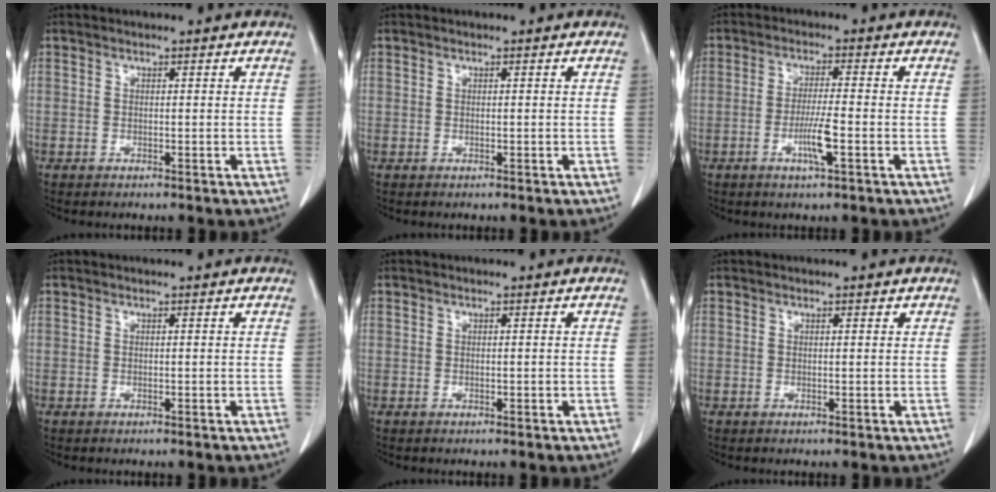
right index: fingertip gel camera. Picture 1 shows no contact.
{"total": 0.0}
{"total": 5.5, "force": [-2.0, 0.3, 5.1], "torque": [-0.098, -0.006, -0.036]}
{"total": 0.0}
{"total": 0.7, "force": [-0.2, 0.4, 0.6], "torque": [-0.017, 0.000, -0.001]}
{"total": 0.6, "force": [0.2, 0.4, 0.4], "torque": [-0.010, 0.000, 0.004]}